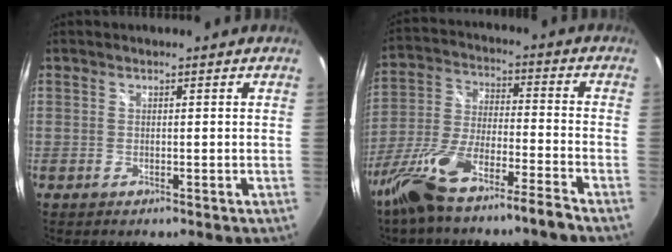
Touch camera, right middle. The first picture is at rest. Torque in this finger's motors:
{"motor_torque": [1.15, -0.99, 0.70, 0.21]}